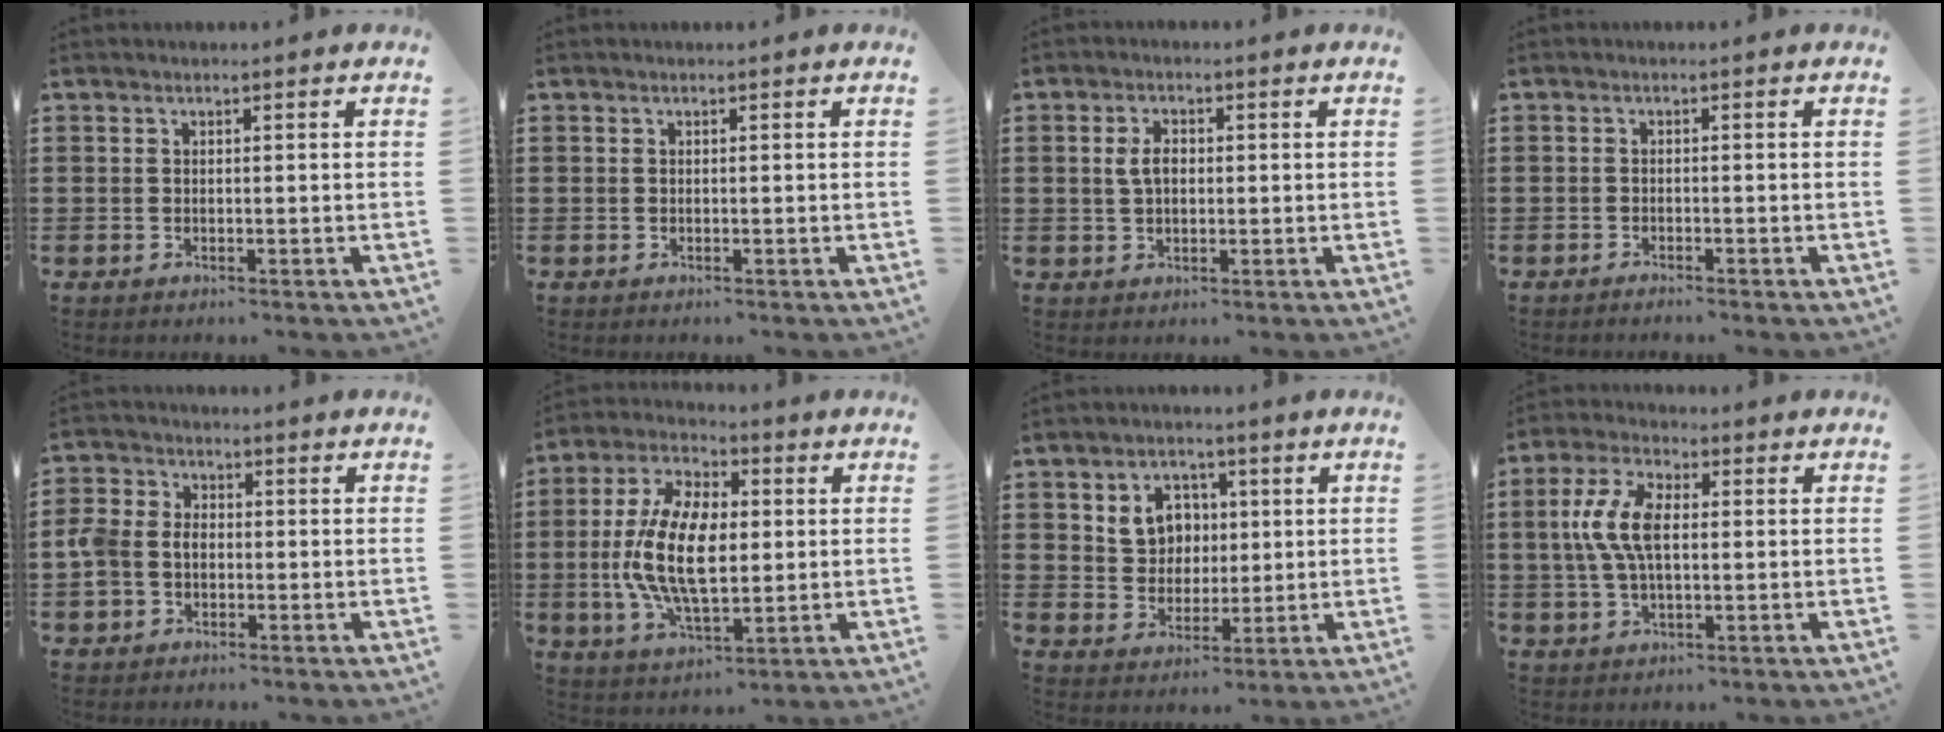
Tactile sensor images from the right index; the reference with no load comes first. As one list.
[{"total": 0.0}, {"total": 3.3, "force": [0.4, 1.9, 2.7], "torque": [-0.057, 0.010, 0.006]}, {"total": 0.9, "force": [-0.9, -0.1, 0.1], "torque": [-0.004, -0.001, -0.017]}, {"total": 4.6, "force": [-0.8, 3.8, 2.5], "torque": [-0.085, 0.000, -0.025]}, {"total": 13.3, "force": [-0.4, 7.0, 11.3], "torque": [-0.249, 0.001, -0.009]}, {"total": 6.1, "force": [1.7, 5.4, 2.3], "torque": [-0.063, 0.016, 0.027]}, {"total": 8.2, "force": [0.6, 3.9, 7.2], "torque": [-0.165, 0.006, 0.001]}]